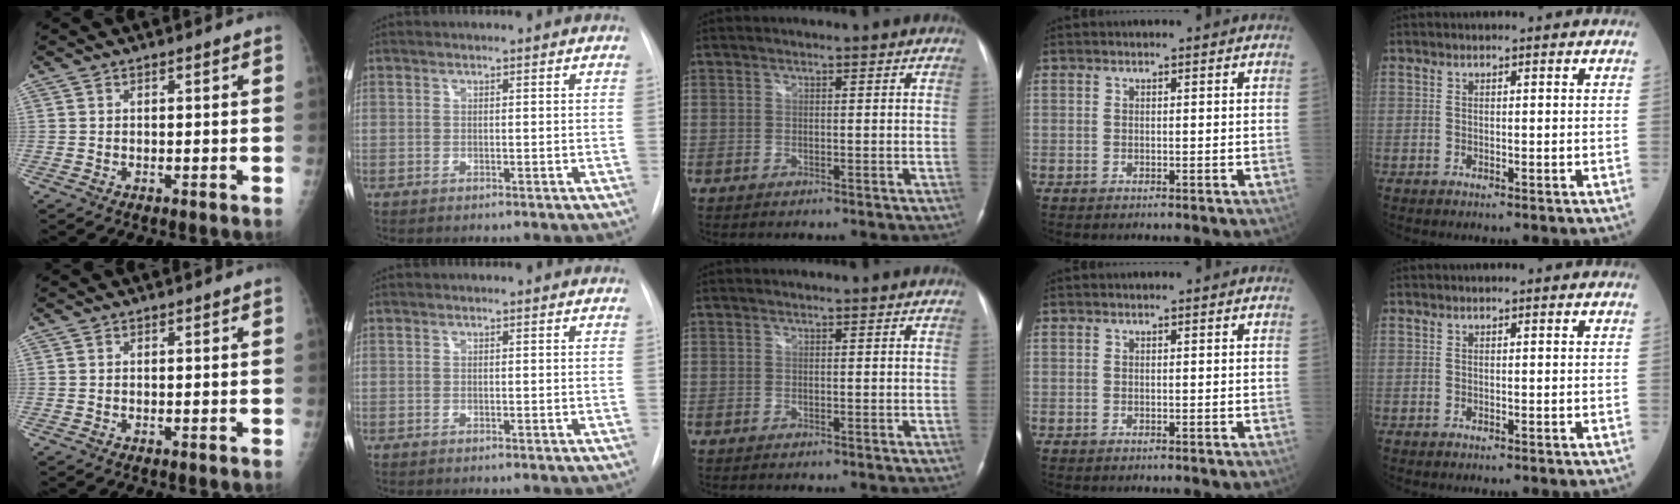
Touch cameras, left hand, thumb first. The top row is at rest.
{}